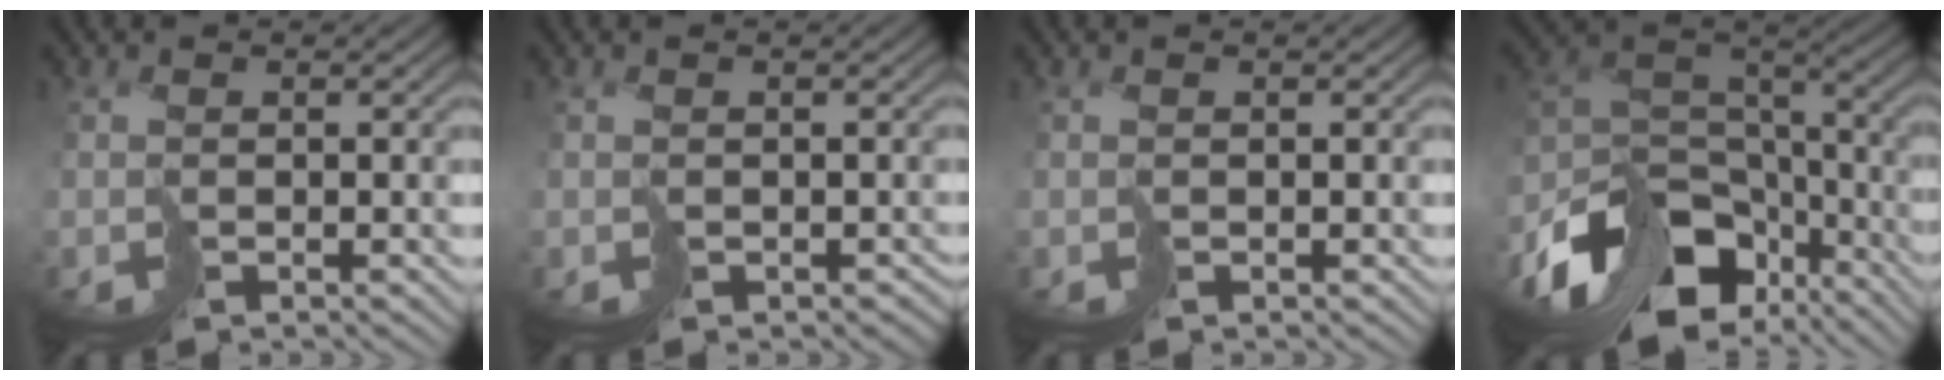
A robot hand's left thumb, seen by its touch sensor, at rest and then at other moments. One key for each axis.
{"total": 1.2, "fx": -0.5, "fy": 0.9, "fz": 0.5, "tx": 0.002, "ty": -0.005, "tz": -0.008}
{"total": 0.0}
{"total": 14.2, "fx": -8.9, "fy": 8.4, "fz": 7.3, "tx": -0.170, "ty": -0.027, "tz": -0.136}